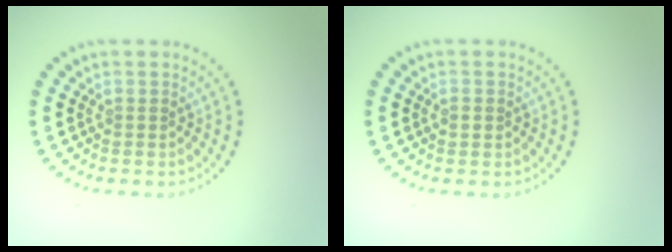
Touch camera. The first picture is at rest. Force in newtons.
{"total": 1.0, "press": 1.0, "slide": 0.1}